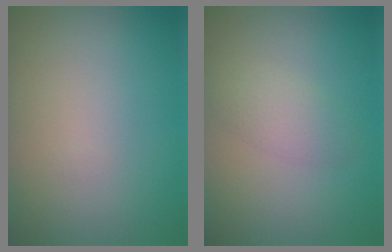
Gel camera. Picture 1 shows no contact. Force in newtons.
{"total": 2.1, "press": 2.1, "slide": 0.1}